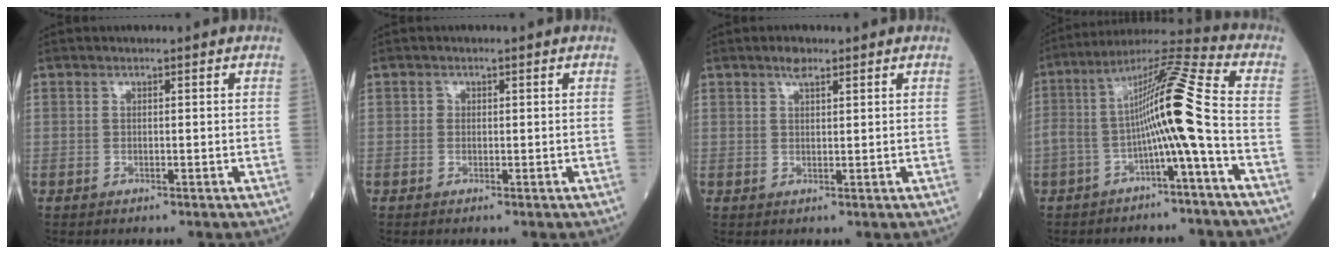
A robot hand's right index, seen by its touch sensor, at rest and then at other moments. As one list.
[{"total": 0.6, "force": [0.1, 0.6, 0.2], "torque": [0.000, 0.002, 0.000]}, {"total": 1.9, "force": [1.4, 0.6, 1.2], "torque": [-0.022, 0.005, 0.024]}, {"total": 12.3, "force": [-2.6, -1.2, 12.0], "torque": [-0.207, 0.032, -0.052]}]